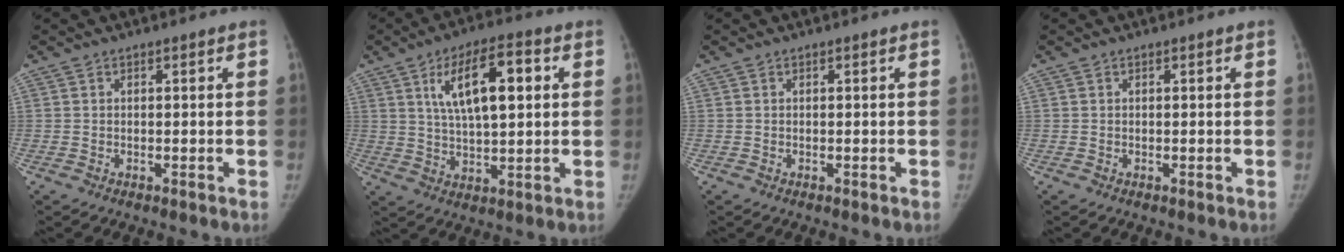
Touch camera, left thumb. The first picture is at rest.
{"total": 13.1, "force": [4.0, 5.2, 11.4], "torque": [-0.177, -0.001, 0.067]}
{"total": 0.0}
{"total": 0.0}